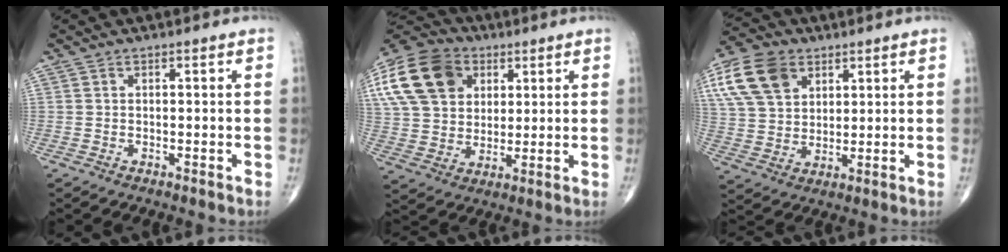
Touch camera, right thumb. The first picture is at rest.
{"total": 22.0, "force": [8.0, 16.2, 12.6], "torque": [-0.267, 0.025, 0.145]}
{"total": 13.9, "force": [6.1, 9.5, 8.1], "torque": [-0.150, -0.004, 0.117]}